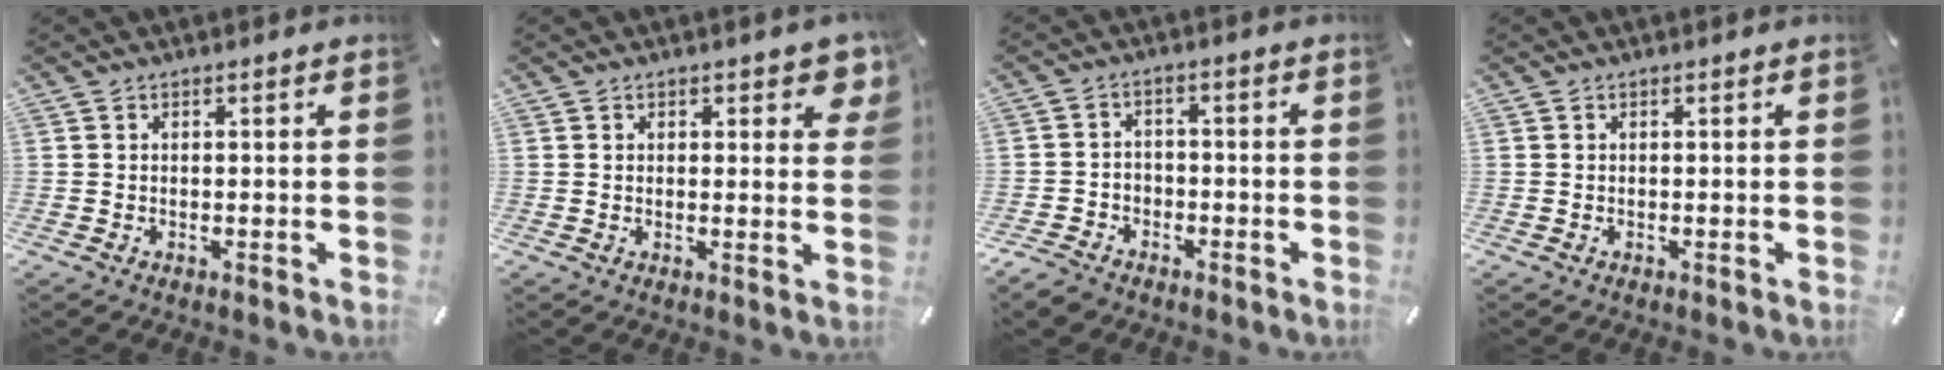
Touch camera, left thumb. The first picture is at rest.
{"total": 3.8, "force": [2.1, 1.9, 2.4], "torque": [-0.023, -0.008, 0.032]}
{"total": 4.9, "force": [-3.3, 3.5, 0.9], "torque": [-0.017, 0.021, -0.063]}
{"total": 0.0}